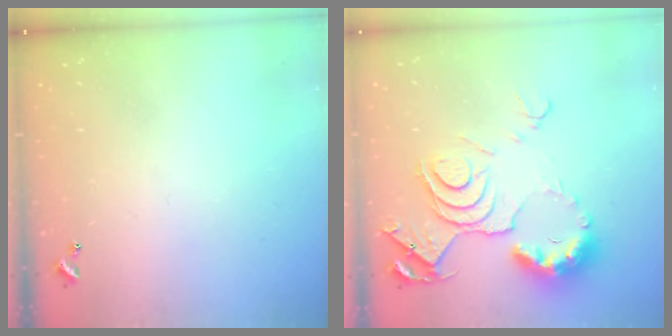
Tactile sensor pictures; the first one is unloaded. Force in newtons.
{"total": 14.4, "press": 14.4, "slide": 0.5}